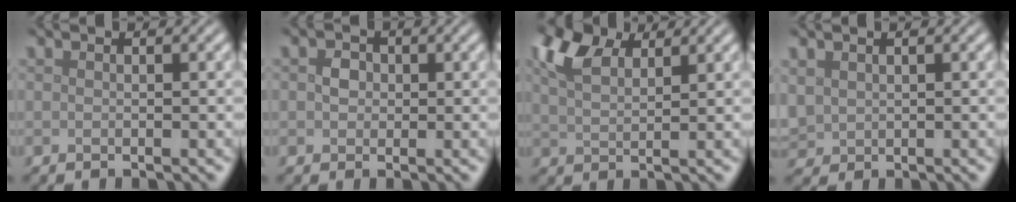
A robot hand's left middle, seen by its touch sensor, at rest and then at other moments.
{"total": 1.3, "force": [0.0, 1.3, 0.5], "torque": [-0.008, -0.003, -0.005]}
{"total": 5.8, "force": [3.8, 2.6, 3.5], "torque": [-0.081, 0.019, 0.065]}
{"total": 1.9, "force": [0.7, 1.6, 0.7], "torque": [-0.026, -0.004, 0.020]}